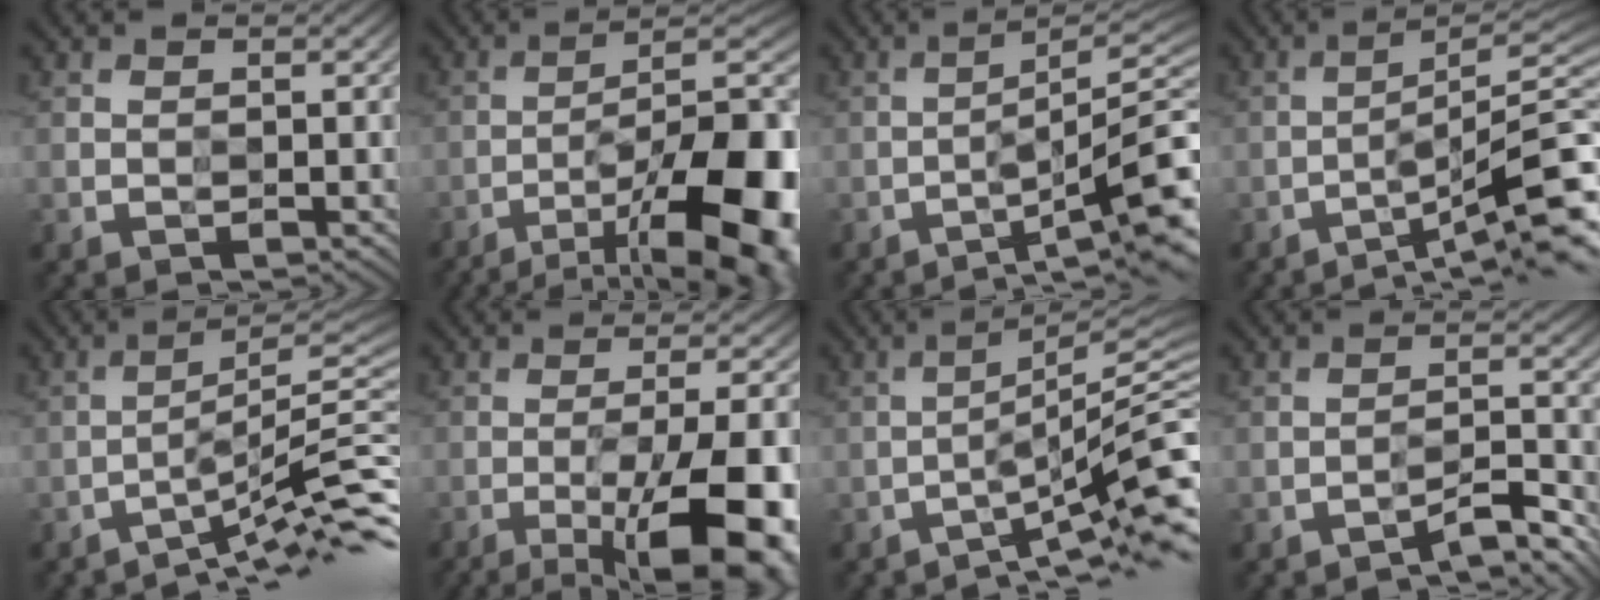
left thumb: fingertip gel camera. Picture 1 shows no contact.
{"total": 19.2, "force": [-10.9, 5.8, 14.7], "torque": [-0.188, -0.015, -0.169]}
{"total": 10.0, "force": [-5.6, 1.2, 8.3], "torque": [-0.106, 0.020, -0.088]}
{"total": 10.5, "force": [-6.9, 0.8, 7.9], "torque": [-0.105, 0.024, -0.111]}
{"total": 9.5, "force": [-6.3, 0.5, 7.1], "torque": [-0.096, 0.018, -0.108]}
{"total": 15.7, "force": [-8.1, 4.4, 12.7], "torque": [-0.164, 0.006, -0.117]}
{"total": 9.3, "force": [-5.8, 0.6, 7.2], "torque": [-0.093, 0.029, -0.102]}
{"total": 3.9, "force": [-3.8, -0.5, 0.8], "torque": [-0.004, 0.019, -0.068]}